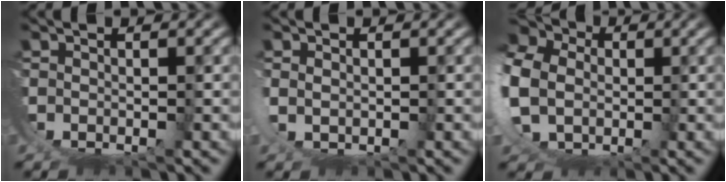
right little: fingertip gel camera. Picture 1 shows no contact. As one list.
[{"total": 1.2, "force": [0.8, 0.0, 0.9], "torque": [-0.033, -0.012, 0.026]}, {"total": 10.6, "force": [2.6, 8.2, 6.2], "torque": [-0.141, -0.002, 0.034]}]